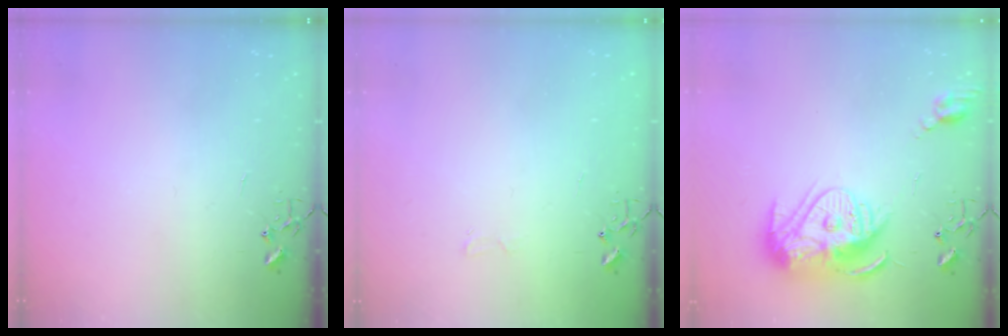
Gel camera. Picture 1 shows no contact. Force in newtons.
{"total": 4.8, "press": 4.8, "slide": 0.6}
{"total": 16.6, "press": 16.5, "slide": 1.7}